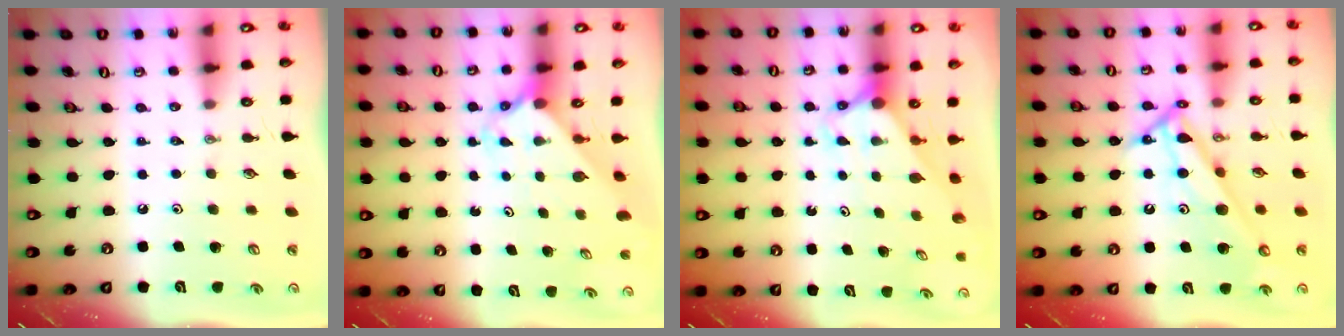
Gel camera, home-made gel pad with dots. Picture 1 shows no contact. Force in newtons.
{"total": 2.5, "press": 2.4, "slide": 0.3}
{"total": 2.7, "press": 2.7, "slide": 0.0}
{"total": 10.9, "press": 10.9, "slide": 0.7}